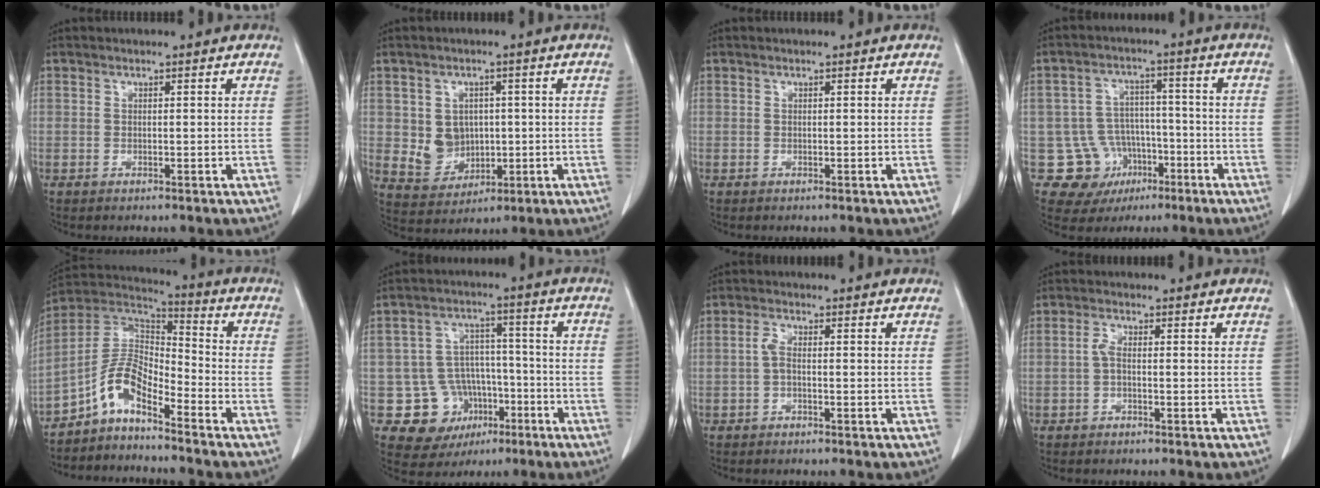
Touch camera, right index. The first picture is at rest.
{"total": 6.4, "force": [0.5, 5.7, 2.9], "torque": [-0.053, 0.010, 0.025]}
{"total": 0.0}
{"total": 10.4, "force": [-3.7, 9.6, 1.6], "torque": [-0.032, 0.032, -0.044]}
{"total": 8.6, "force": [-5.6, 3.0, 5.8], "torque": [-0.125, 0.027, -0.115]}
{"total": 10.8, "force": [-3.8, 9.7, 2.9], "torque": [-0.044, 0.038, -0.044]}
{"total": 2.2, "force": [-0.1, 0.7, 2.0], "torque": [-0.044, 0.005, -0.004]}
{"total": 1.9, "force": [-0.1, 0.6, 1.8], "torque": [-0.040, 0.004, -0.004]}